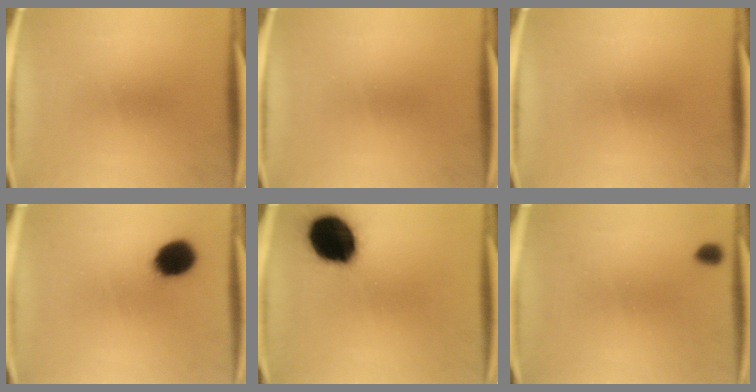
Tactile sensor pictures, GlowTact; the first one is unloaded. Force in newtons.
{"total": 0.0}
{"total": 0.0}
{"total": 10.6}
{"total": 20.1}
{"total": 1.3}